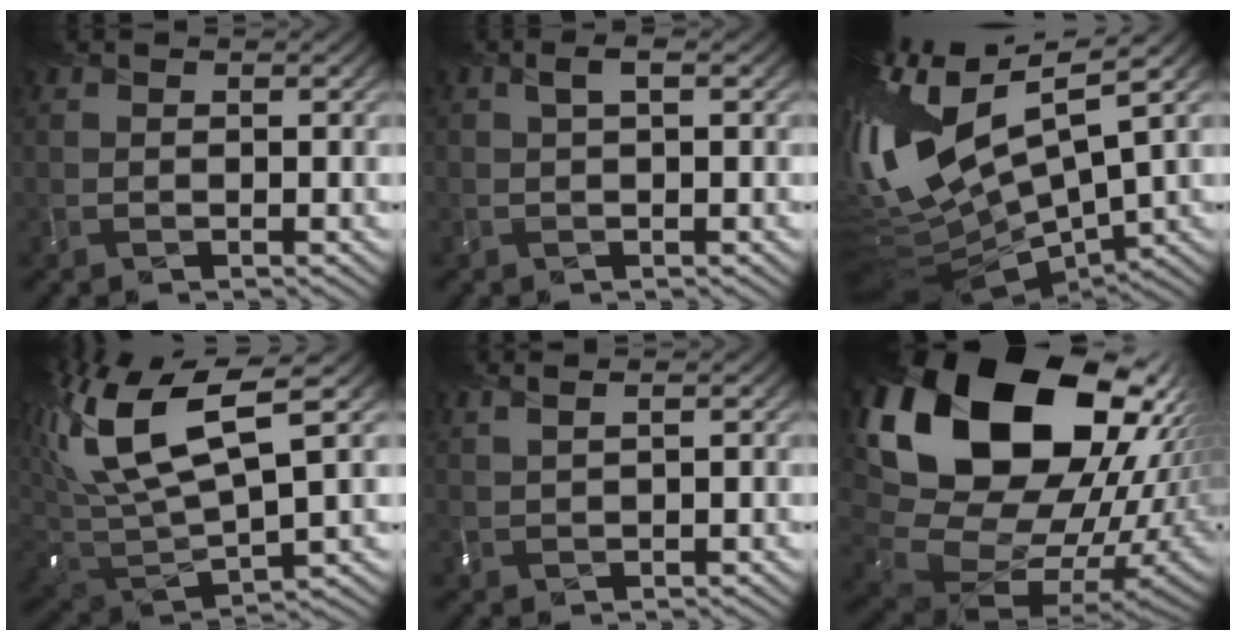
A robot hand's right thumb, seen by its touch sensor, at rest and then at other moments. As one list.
[{"total": 1.5, "force": [0.3, 0.4, 1.4], "torque": [-0.024, 0.005, 0.005]}, {"total": 16.7, "force": [3.0, 5.9, 15.4], "torque": [-0.317, -0.011, 0.088]}, {"total": 15.5, "force": [5.5, 6.7, 12.9], "torque": [-0.310, 0.013, 0.108]}, {"total": 2.7, "force": [1.9, 0.8, 1.7], "torque": [-0.027, 0.013, 0.020]}, {"total": 21.7, "force": [7.8, 15.0, 13.6], "torque": [-0.288, -0.017, 0.183]}]